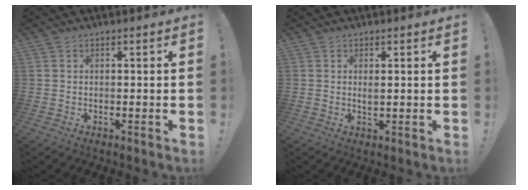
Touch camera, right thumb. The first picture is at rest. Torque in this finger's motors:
{"motor_torque": [-0.20, 0.22, 0.10, 0.11, 0.09]}